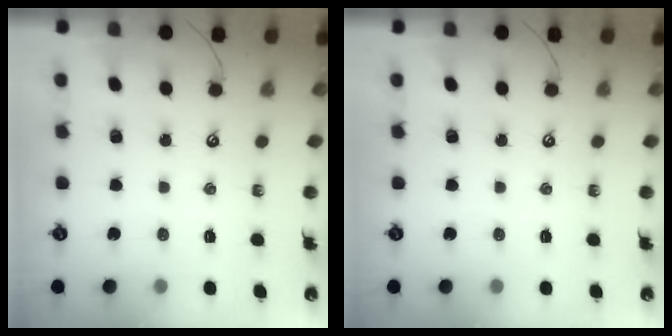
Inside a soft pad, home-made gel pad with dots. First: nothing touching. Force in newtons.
{"total": 0.0}